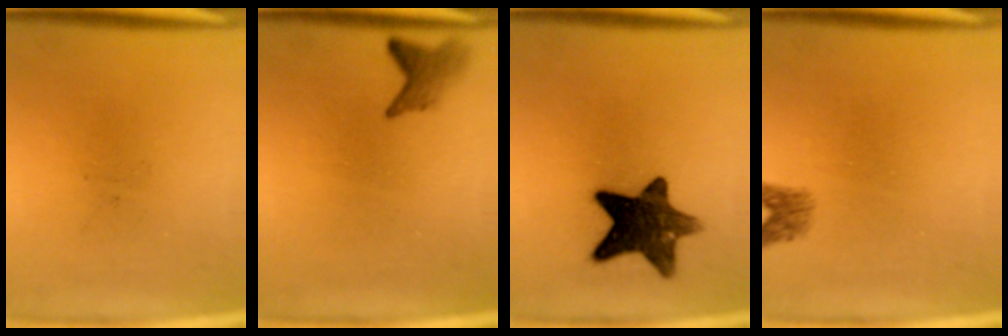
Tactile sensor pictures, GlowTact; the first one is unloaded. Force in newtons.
{"total": 2.4}
{"total": 12.3}
{"total": 1.8}